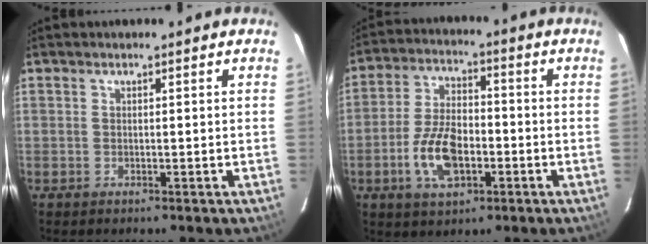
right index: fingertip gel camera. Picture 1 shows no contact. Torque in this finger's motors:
{"motor_torque": [0.96, -0.92, 0.16, 0.06]}